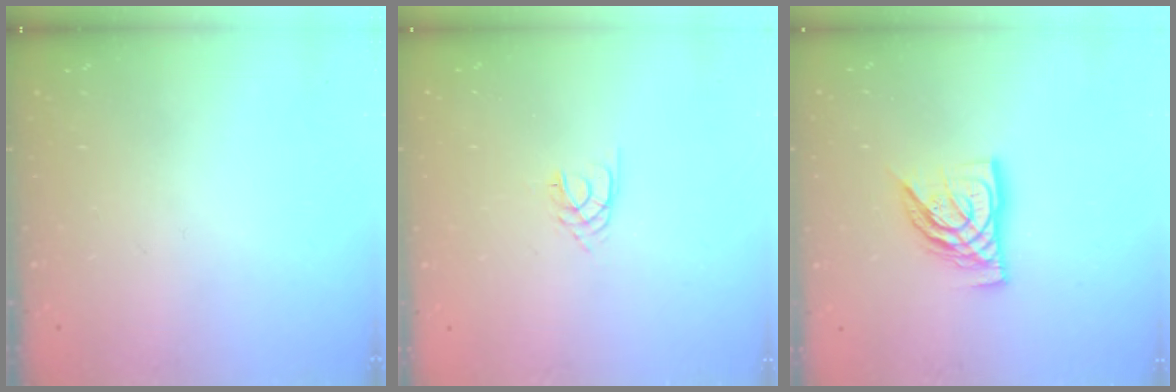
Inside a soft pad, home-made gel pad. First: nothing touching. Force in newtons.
{"total": 2.1, "press": 2.1, "slide": 0.3}
{"total": 11.3, "press": 11.2, "slide": 1.4}